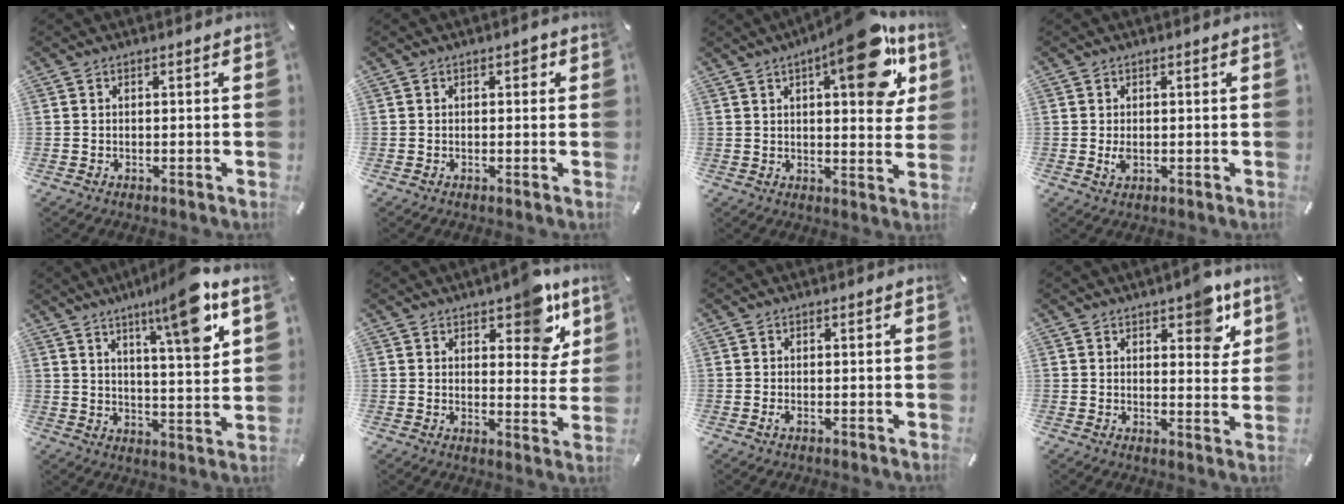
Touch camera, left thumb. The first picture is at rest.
{"total": 1.4, "force": [0.3, 1.0, 1.0], "torque": [-0.005, 0.001, 0.000]}
{"total": 17.6, "force": [9.0, 6.4, 13.7], "torque": [-0.176, -0.042, 0.136]}
{"total": 2.2, "force": [-0.1, 1.2, 1.9], "torque": [-0.036, -0.005, -0.005]}
{"total": 13.6, "force": [8.5, 1.9, 10.4], "torque": [-0.154, -0.055, 0.130]}
{"total": 9.9, "force": [6.7, 4.7, 5.7], "torque": [-0.051, -0.046, 0.109]}
{"total": 1.2, "force": [-0.2, 0.3, 1.1], "torque": [-0.020, -0.004, -0.003]}
{"total": 8.1, "force": [5.2, 4.0, 4.8], "torque": [-0.035, -0.035, 0.081]}